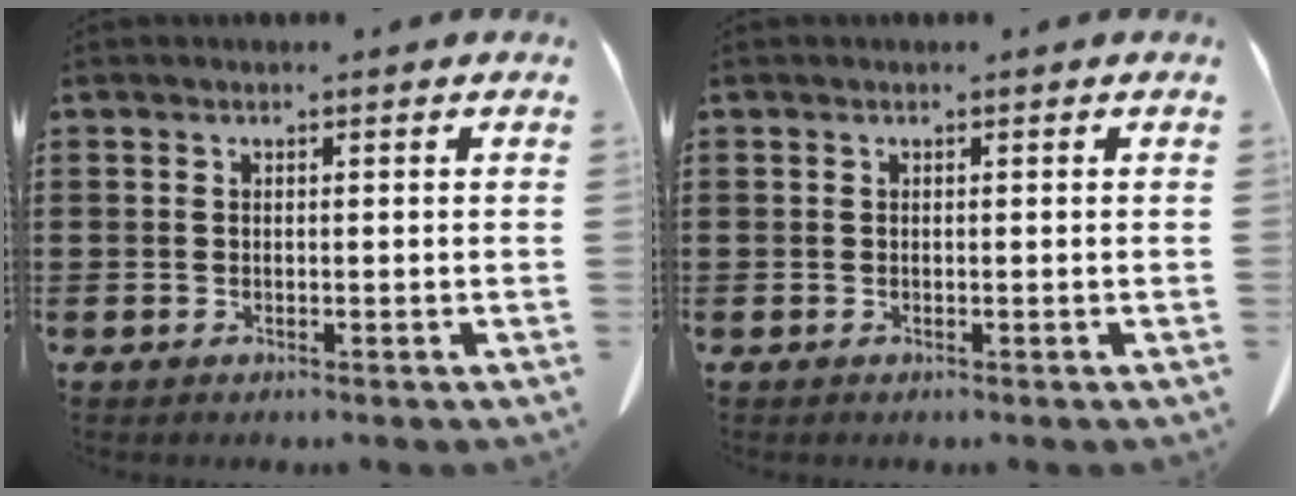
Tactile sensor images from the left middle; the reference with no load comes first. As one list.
[{"total": 0.0}]